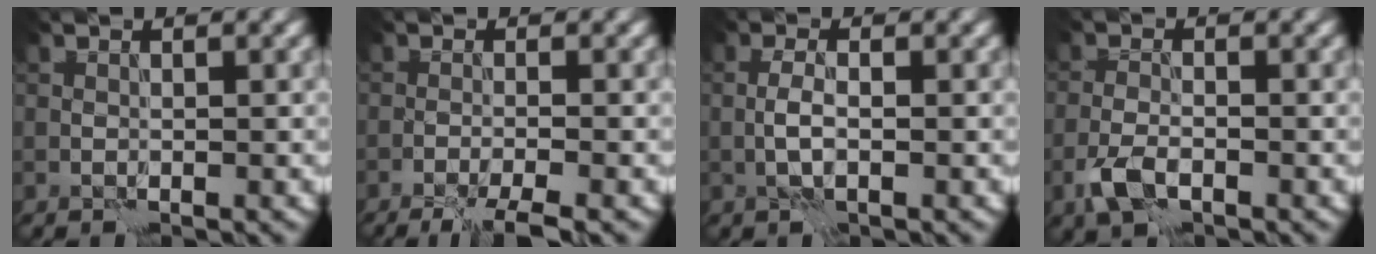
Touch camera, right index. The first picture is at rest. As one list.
[{"total": 4.1, "force": [-3.2, 0.3, 2.5], "torque": [-0.041, -0.007, -0.056]}, {"total": 1.4, "force": [-0.3, 0.2, 1.3], "torque": [-0.028, 0.002, -0.011]}, {"total": 2.8, "force": [-1.6, 1.2, 1.9], "torque": [-0.042, -0.003, -0.036]}]